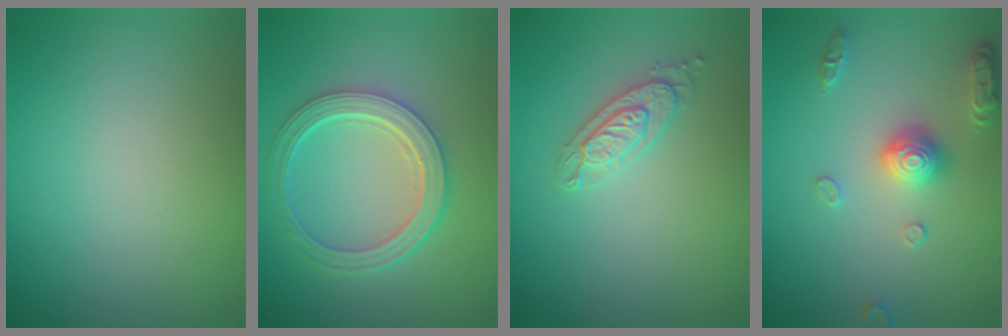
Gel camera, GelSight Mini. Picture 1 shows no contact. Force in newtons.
{"total": 4.9, "press": 3.9, "slide": 3.0}
{"total": 2.2, "press": 2.2, "slide": 0.3}
{"total": 2.9, "press": 2.9, "slide": 0.2}